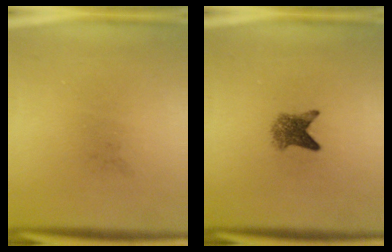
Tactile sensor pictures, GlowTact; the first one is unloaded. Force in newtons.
{"total": 3.3}